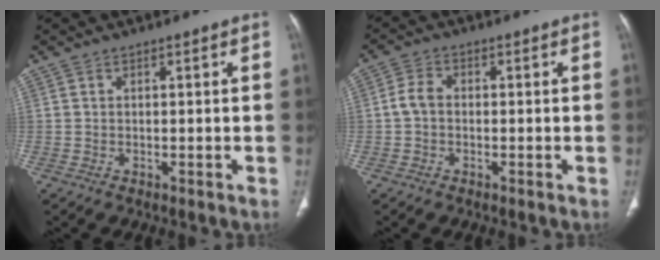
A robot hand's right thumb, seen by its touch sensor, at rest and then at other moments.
{"total": 3.3, "force": [-0.4, 2.4, 2.2], "torque": [-0.040, 0.009, -0.016]}